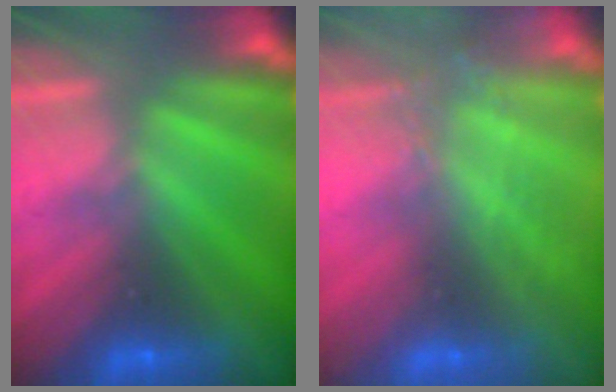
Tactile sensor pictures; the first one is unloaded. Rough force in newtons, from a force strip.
{"total": 2.2}